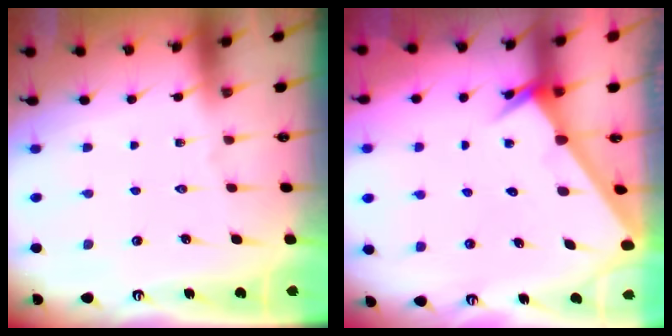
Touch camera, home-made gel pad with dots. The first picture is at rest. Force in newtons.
{"total": 2.4, "press": 2.4, "slide": 0.1}